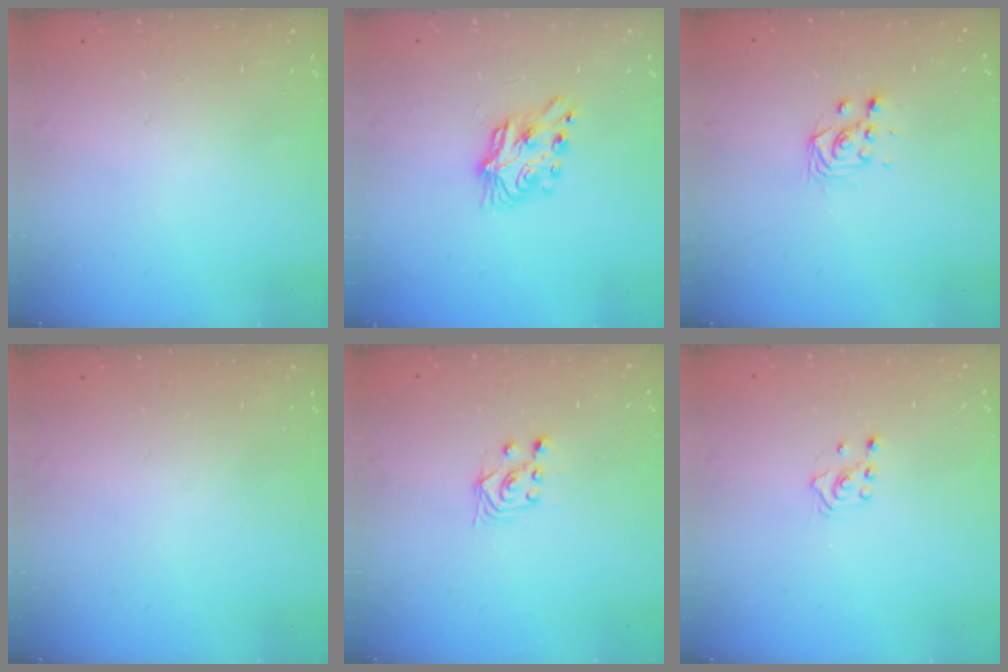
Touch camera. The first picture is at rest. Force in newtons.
{"total": 8.1, "press": 8.1, "slide": 0.5}
{"total": 3.7, "press": 3.4, "slide": 1.4}
{"total": 0.0}
{"total": 2.5, "press": 2.2, "slide": 1.2}
{"total": 2.4, "press": 2.2, "slide": 0.8}